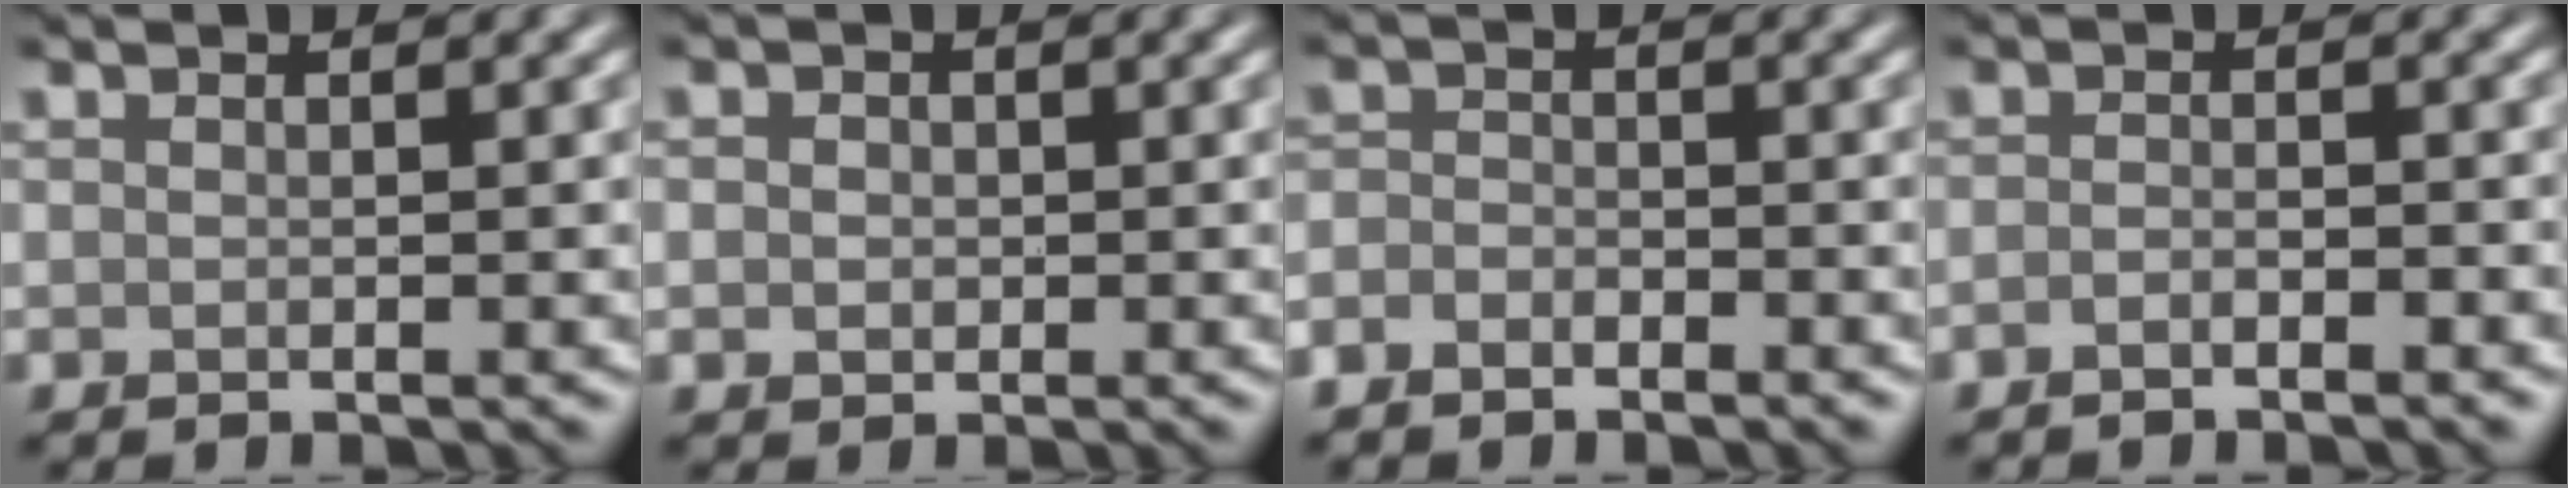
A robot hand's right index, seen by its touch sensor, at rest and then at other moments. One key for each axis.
{"total": 1.6, "fx": 0.1, "fy": 1.4, "fz": 0.7, "tx": -0.005, "ty": 0.006, "tz": -0.005}
{"total": 2.2, "fx": -1.7, "fy": 1.2, "fz": 0.8, "tx": -0.013, "ty": 0.001, "tz": -0.038}
{"total": 1.8, "fx": -1.3, "fy": 0.3, "fz": 1.2, "tx": -0.022, "ty": 0.001, "tz": -0.025}